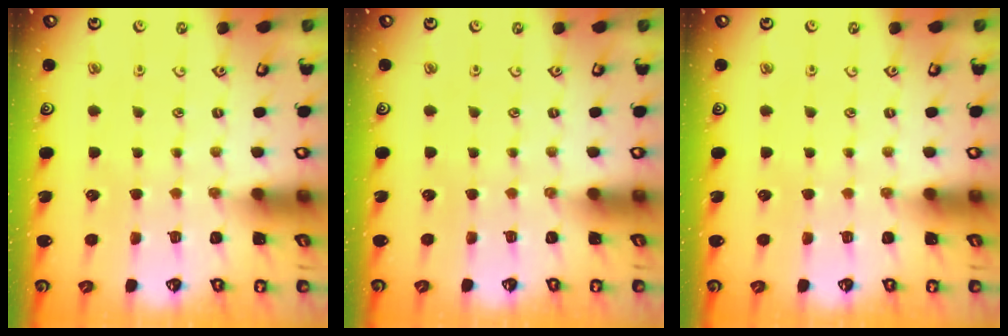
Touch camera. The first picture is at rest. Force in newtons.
{"total": 0.0}
{"total": 0.0}